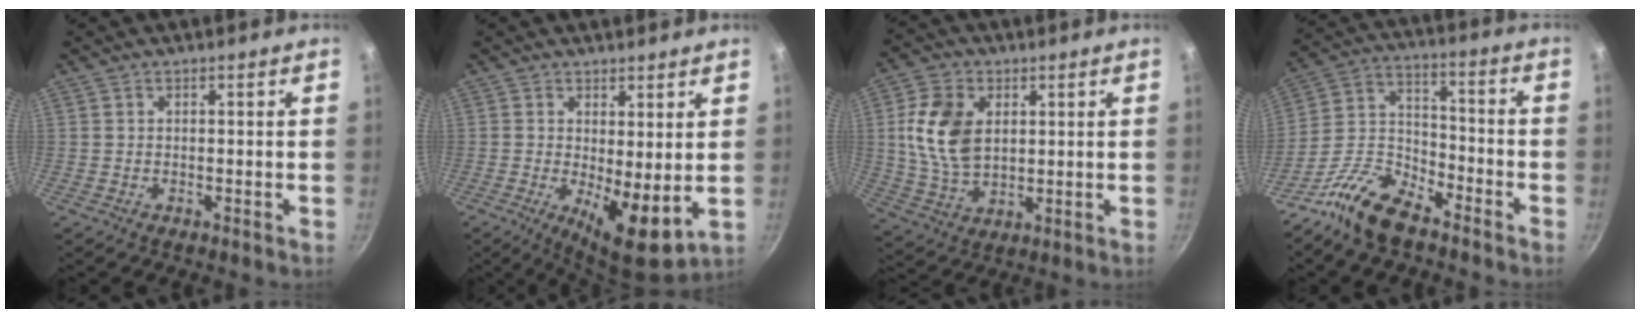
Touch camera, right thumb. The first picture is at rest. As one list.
[{"total": 8.6, "force": [0.3, 3.0, 8.0], "torque": [-0.112, -0.022, 0.008]}, {"total": 12.5, "force": [2.6, 8.4, 8.9], "torque": [-0.155, -0.015, 0.054]}, {"total": 12.9, "force": [-9.3, 5.8, 6.7], "torque": [-0.122, 0.082, -0.195]}]